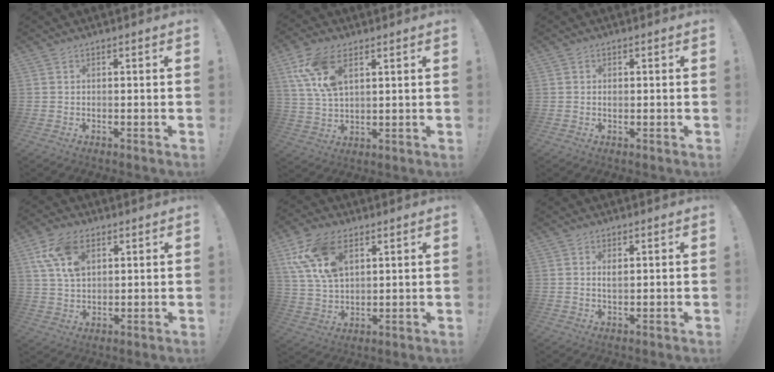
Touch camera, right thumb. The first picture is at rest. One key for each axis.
{"total": 11.9, "fx": 5.8, "fy": 6.4, "fz": 8.2, "tx": -0.162, "ty": -0.011, "tz": 0.110}
{"total": 0.7, "fx": 0.2, "fy": 0.7, "fz": 0.1, "tx": 0.006, "ty": 0.001, "tz": 0.001}
{"total": 12.0, "fx": 5.5, "fy": 7.5, "fz": 7.7, "tx": -0.146, "ty": -0.008, "tz": 0.104}
{"total": 16.0, "fx": 7.5, "fy": 10.0, "fz": 10.0, "tx": -0.200, "ty": -0.019, "tz": 0.144}
{"total": 1.8, "fx": 0.9, "fy": 0.9, "fz": 1.2, "tx": -0.011, "ty": -0.004, "tz": 0.013}